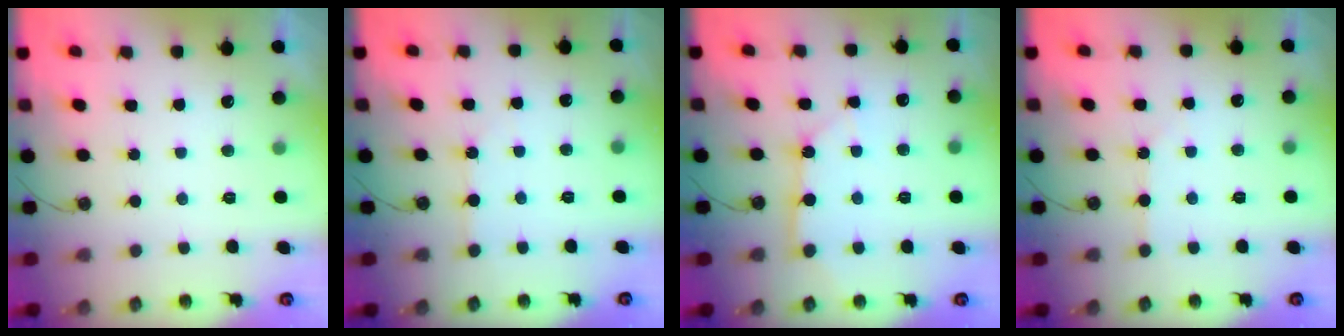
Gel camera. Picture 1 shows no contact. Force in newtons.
{"total": 2.7, "press": 2.7, "slide": 0.5}
{"total": 8.6, "press": 8.6, "slide": 0.8}
{"total": 4.7, "press": 4.6, "slide": 0.6}